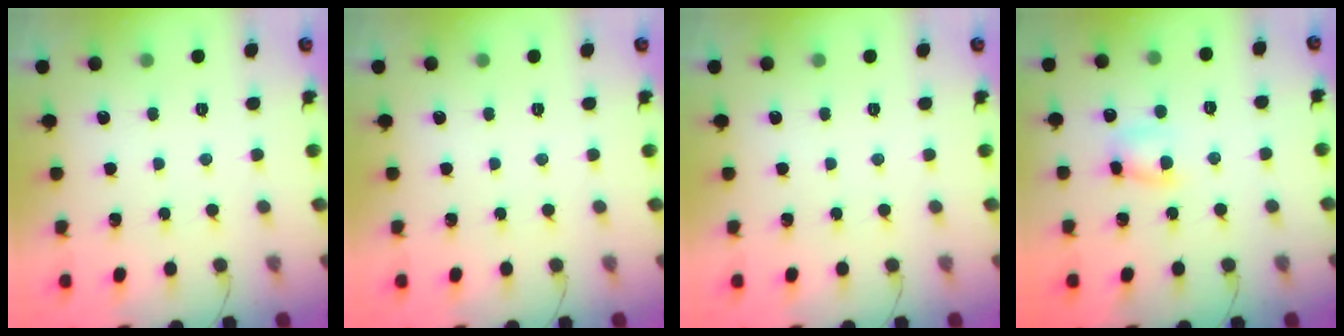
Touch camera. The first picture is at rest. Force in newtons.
{"total": 0.0}
{"total": 0.0}
{"total": 5.3, "press": 5.2, "slide": 0.7}